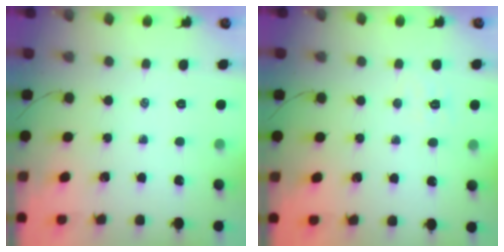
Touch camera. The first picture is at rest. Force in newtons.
{"total": 4.4, "press": 4.2, "slide": 1.1}